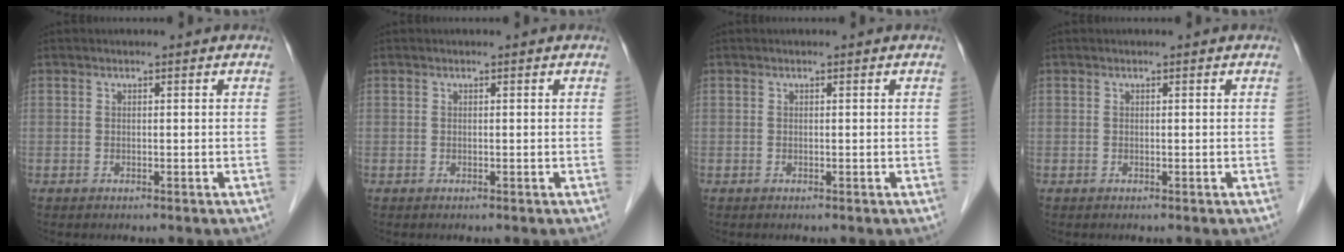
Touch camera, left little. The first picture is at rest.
{"total": 0.0}
{"total": 0.0}
{"total": 0.0}